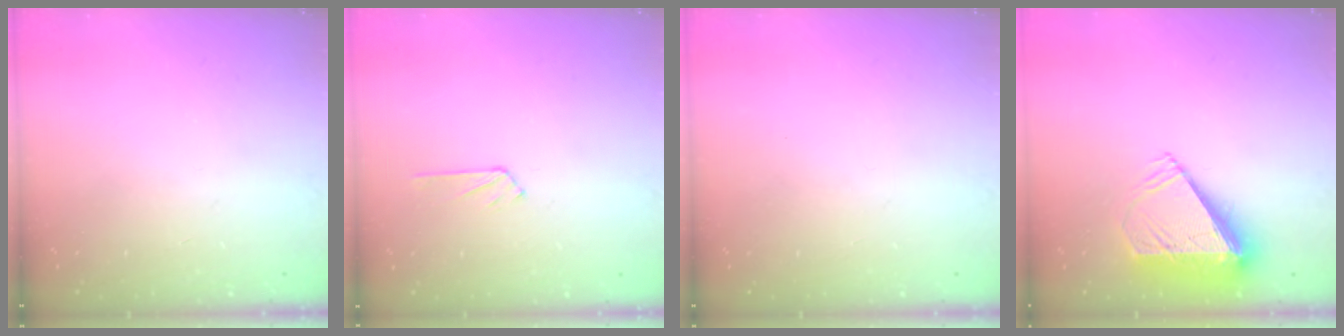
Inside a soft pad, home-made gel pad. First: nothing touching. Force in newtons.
{"total": 4.2, "press": 4.2, "slide": 0.5}
{"total": 1.5, "press": 1.4, "slide": 0.2}
{"total": 8.6, "press": 8.5, "slide": 1.3}